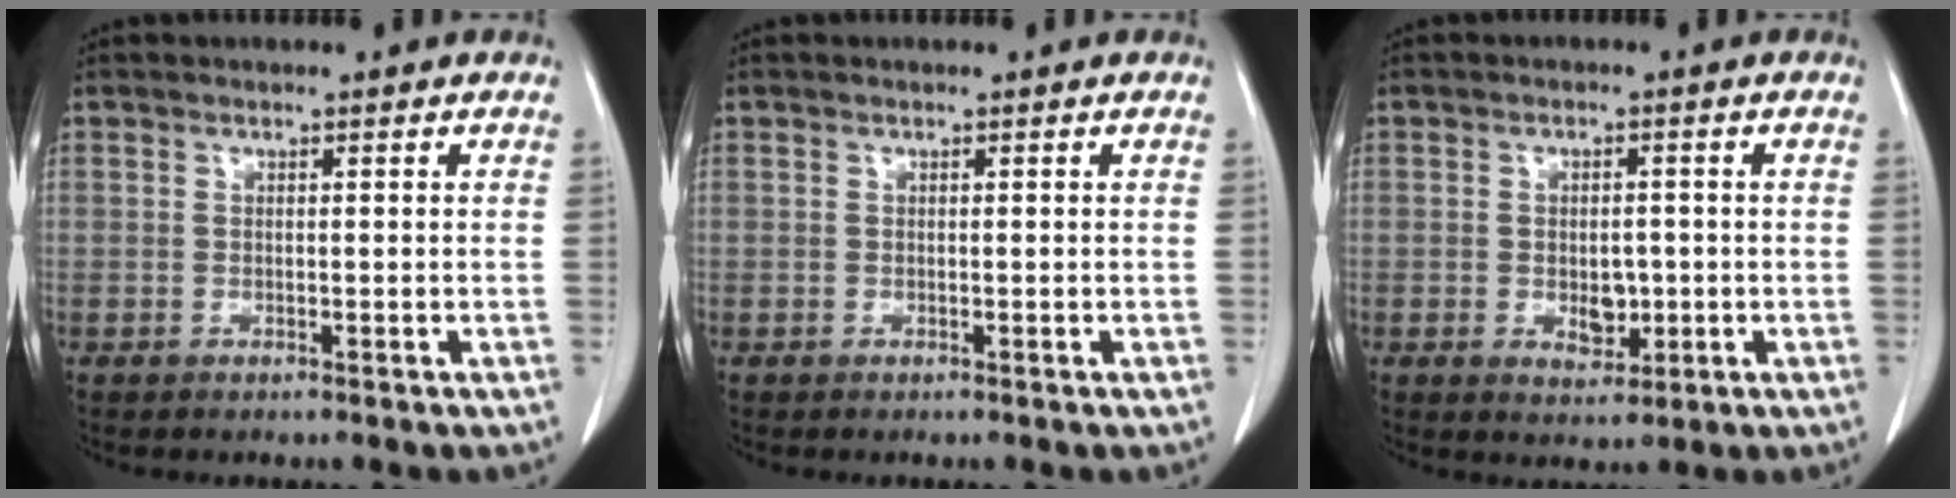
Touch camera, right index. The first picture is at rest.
{"total": 0.0}
{"total": 4.2, "force": [-0.7, 2.6, 3.2], "torque": [-0.043, -0.001, -0.001]}